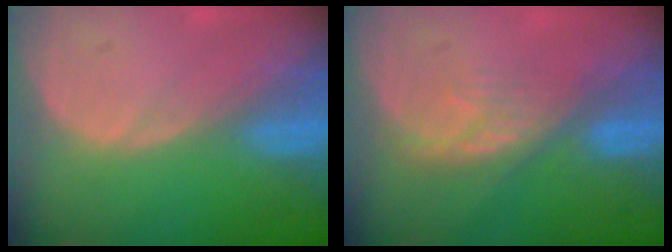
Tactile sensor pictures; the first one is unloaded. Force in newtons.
{"total": 4.3, "press": 4.0, "slide": 1.4}